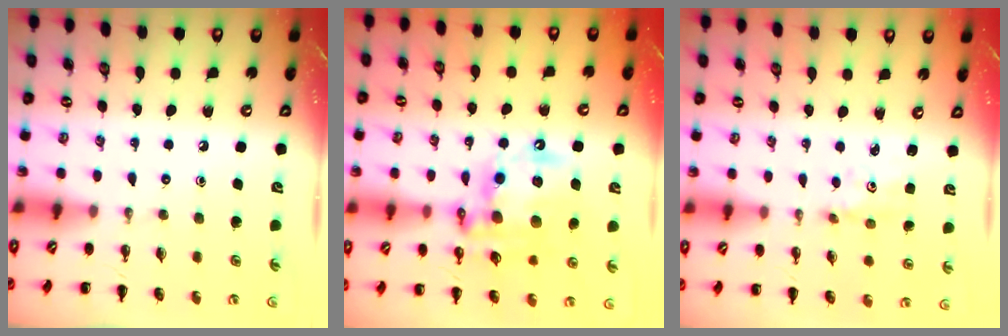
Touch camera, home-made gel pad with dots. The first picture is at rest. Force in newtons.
{"total": 17.5, "press": 17.1, "slide": 3.7}
{"total": 1.8, "press": 1.8, "slide": 0.5}